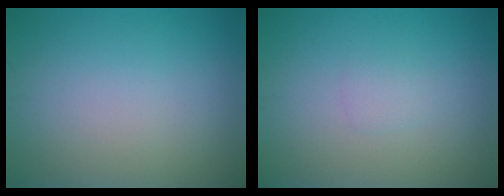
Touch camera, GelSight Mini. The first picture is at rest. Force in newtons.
{"total": 0.9, "press": 0.9, "slide": 0.1}